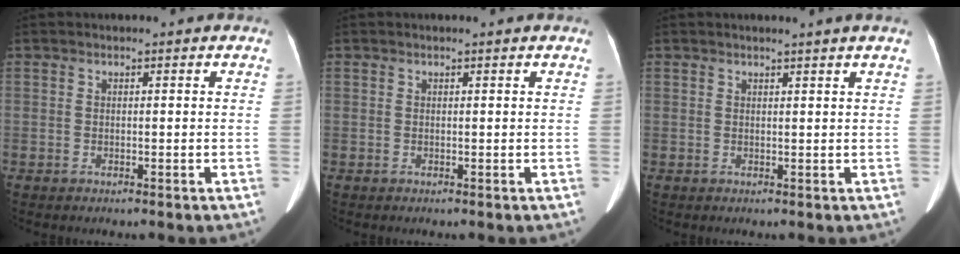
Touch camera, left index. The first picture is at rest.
{"total": 0.8, "force": [0.7, -0.1, 0.2], "torque": [-0.009, 0.005, 0.014]}
{"total": 2.0, "force": [1.7, -0.7, 0.7], "torque": [-0.020, -0.004, 0.028]}